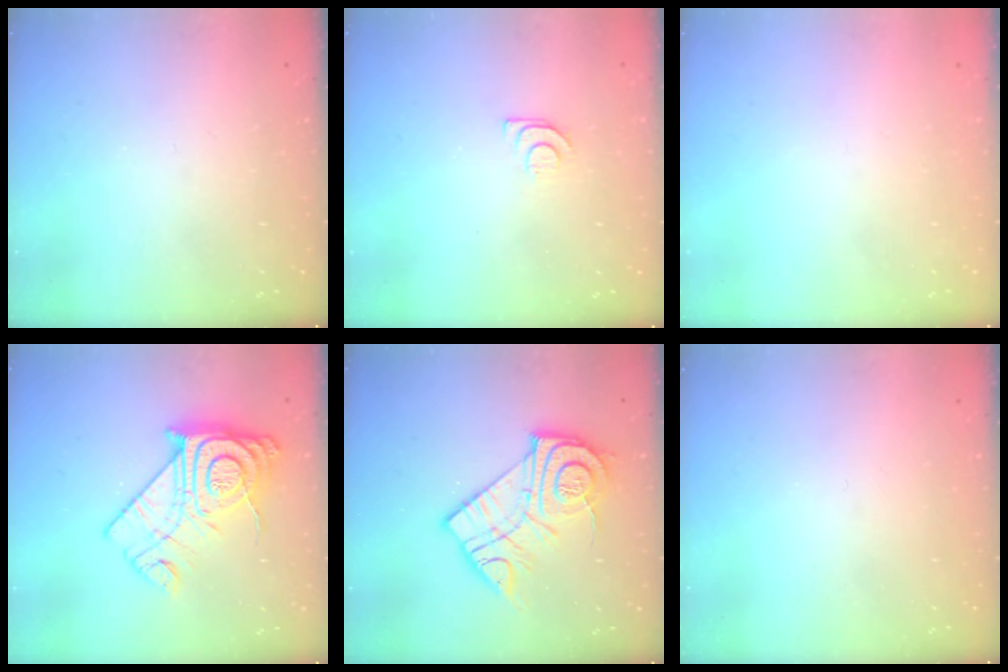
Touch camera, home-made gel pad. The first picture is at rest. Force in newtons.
{"total": 4.9, "press": 4.9, "slide": 0.6}
{"total": 1.6, "press": 1.6, "slide": 0.1}
{"total": 17.2, "press": 17.1, "slide": 1.5}
{"total": 16.0, "press": 16.0, "slide": 1.2}
{"total": 0.0}